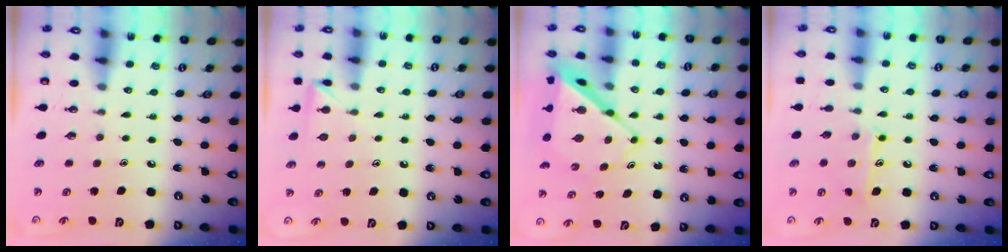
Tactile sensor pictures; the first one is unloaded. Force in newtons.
{"total": 3.9, "press": 3.9, "slide": 0.3}
{"total": 9.3, "press": 9.3, "slide": 0.6}
{"total": 11.0, "press": 11.0, "slide": 0.2}